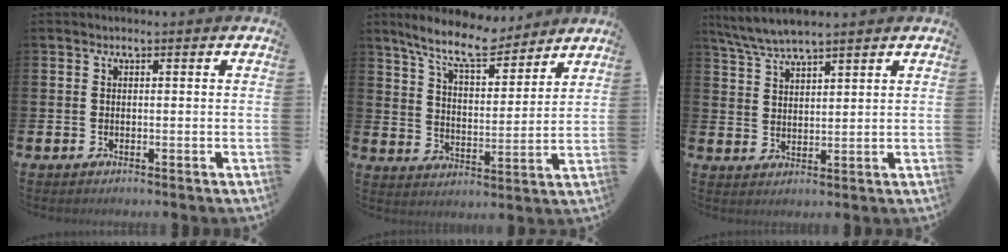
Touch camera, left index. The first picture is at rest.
{"total": 9.8, "force": [8.8, 2.2, 3.8], "torque": [-0.096, -0.043, 0.159]}
{"total": 5.3, "force": [5.0, 0.4, 1.8], "torque": [-0.055, -0.014, 0.091]}